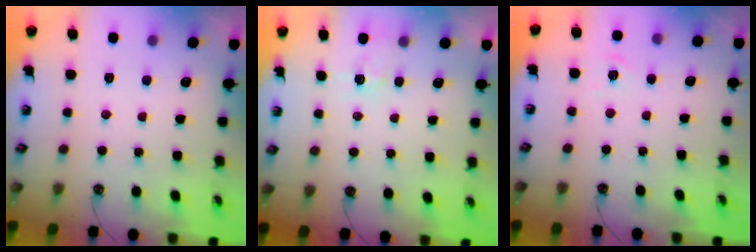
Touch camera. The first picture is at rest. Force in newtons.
{"total": 4.1, "press": 4.1, "slide": 0.5}
{"total": 5.1, "press": 5.1, "slide": 0.5}